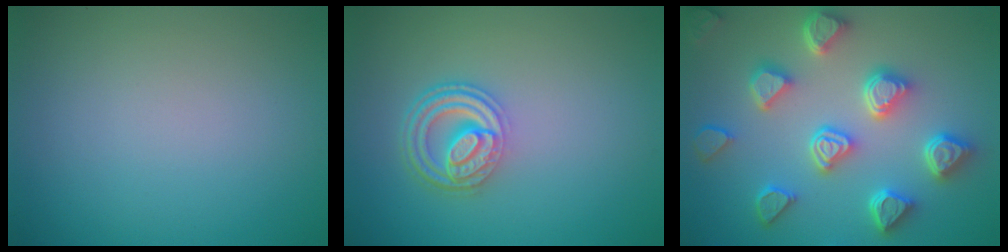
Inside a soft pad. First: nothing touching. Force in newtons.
{"total": 4.5, "press": 3.4, "slide": 2.9}
{"total": 6.9, "press": 5.7, "slide": 3.9}